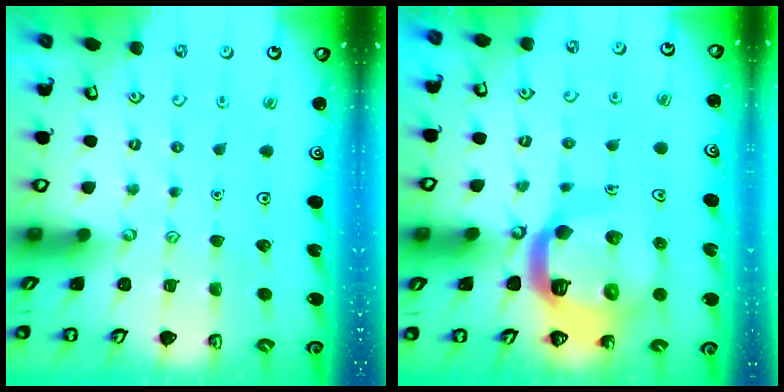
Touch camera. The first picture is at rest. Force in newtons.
{"total": 16.2, "press": 16.1, "slide": 1.8}